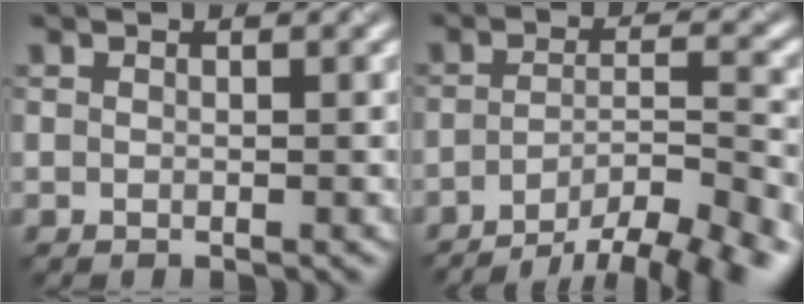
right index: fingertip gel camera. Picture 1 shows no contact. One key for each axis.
{"total": 10.6, "fx": -8.2, "fy": 2.9, "fz": 6.1, "tx": -0.089, "ty": -0.013, "tz": -0.113}